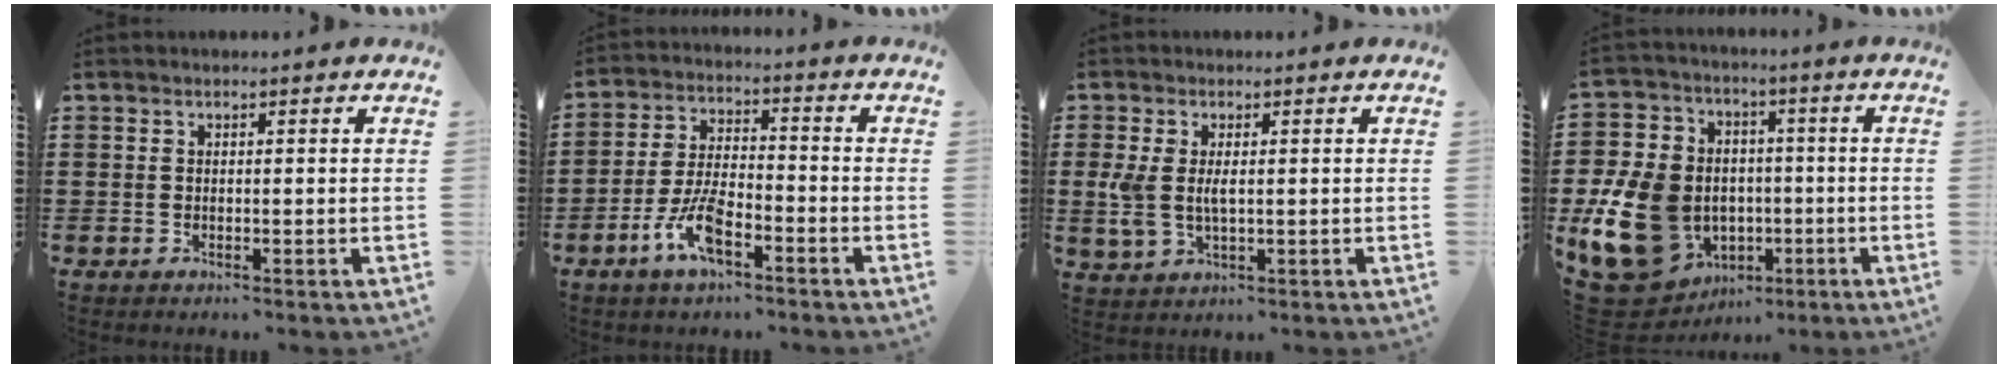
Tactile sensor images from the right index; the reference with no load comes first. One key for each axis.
{"total": 7.6, "fx": -4.2, "fy": 2.8, "fz": 5.6, "tx": -0.136, "ty": -0.003, "tz": -0.083}
{"total": 4.5, "fx": 0.4, "fy": 2.3, "fz": 3.8, "tx": -0.101, "ty": -0.001, "tz": -0.001}
{"total": 16.5, "fx": -3.9, "fy": 13.2, "fz": 9.0, "tx": -0.243, "ty": 0.014, "tz": -0.068}